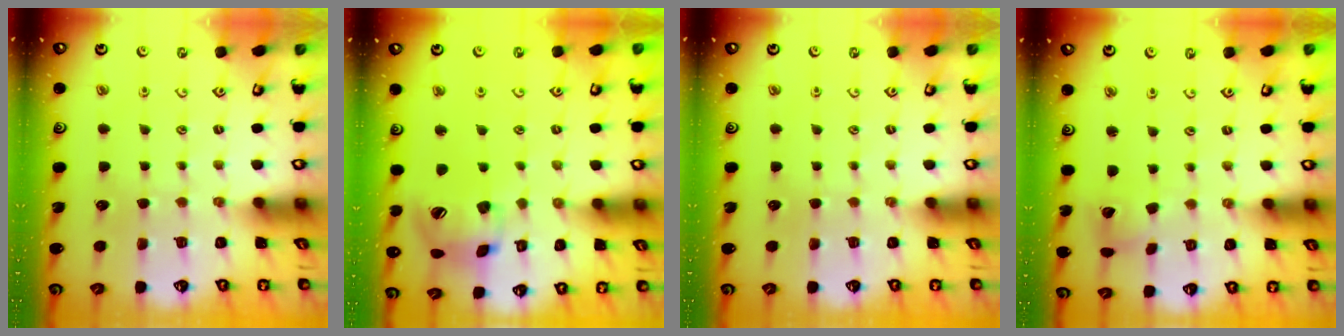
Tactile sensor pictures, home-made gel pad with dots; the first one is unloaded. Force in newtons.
{"total": 16.0, "press": 15.9, "slide": 2.3}
{"total": 0.0}
{"total": 4.4, "press": 4.4, "slide": 0.6}